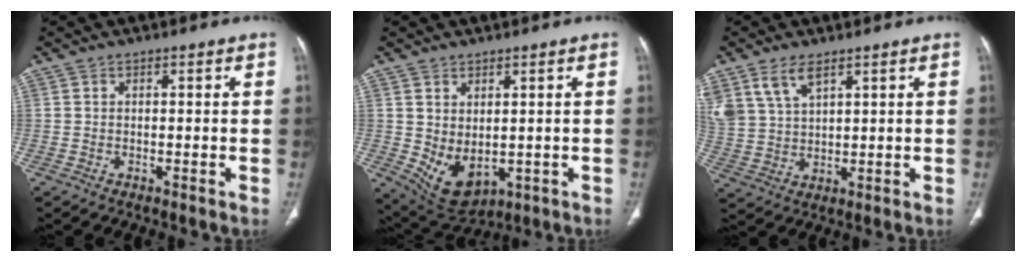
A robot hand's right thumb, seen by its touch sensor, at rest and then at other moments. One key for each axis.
{"total": 7.9, "fx": -0.4, "fy": 5.0, "fz": 6.1, "tx": -0.094, "ty": -0.008, "tz": 0.024}
{"total": 8.3, "fx": 5.2, "fy": 4.1, "fz": 5.0, "tx": -0.100, "ty": -0.010, "tz": 0.116}